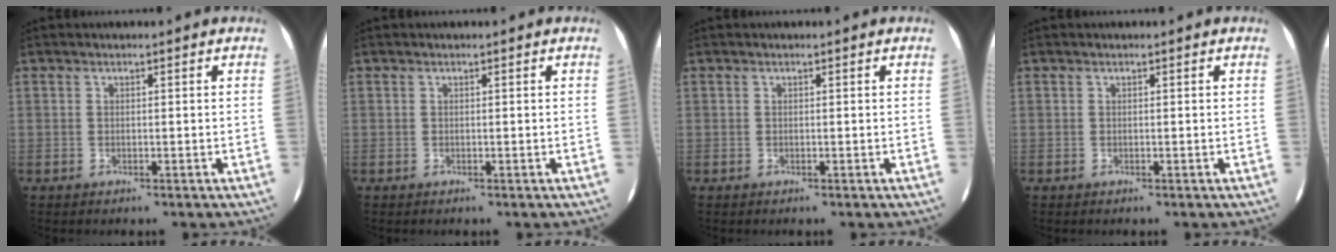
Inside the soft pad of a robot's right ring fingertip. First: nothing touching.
{"total": 0.0}
{"total": 0.0}
{"total": 0.0}